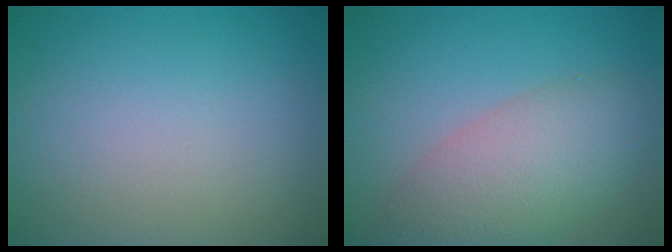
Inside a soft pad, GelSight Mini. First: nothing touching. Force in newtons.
{"total": 6.3, "press": 6.2, "slide": 0.8}